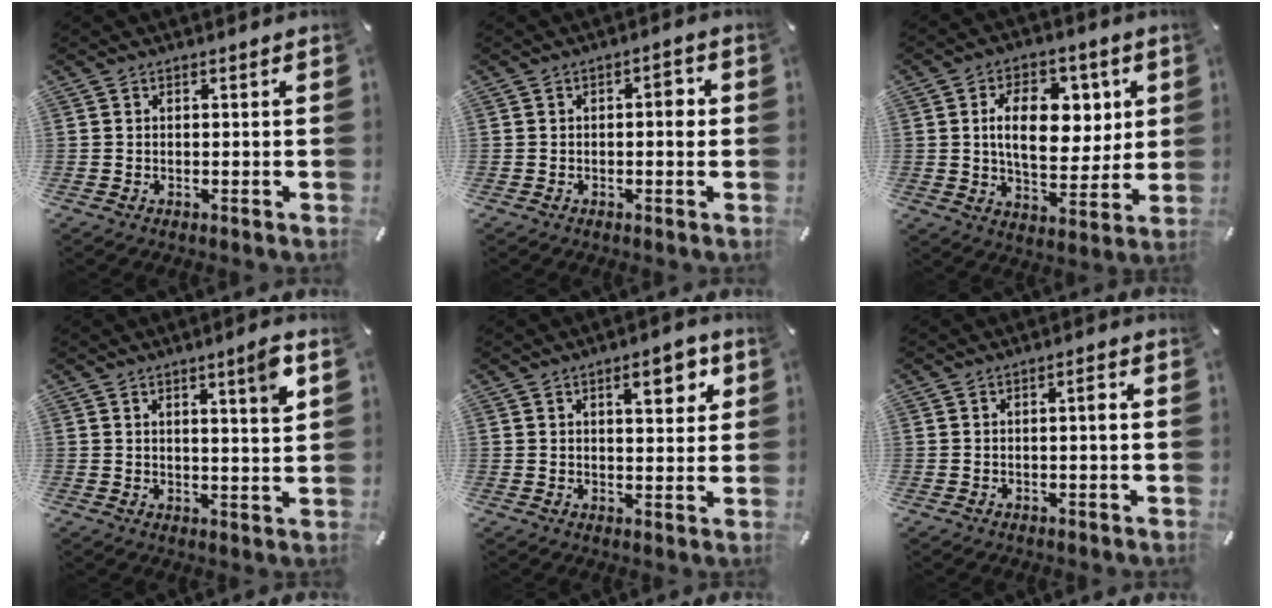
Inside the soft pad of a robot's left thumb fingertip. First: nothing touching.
{"total": 3.7, "force": [0.0, 1.6, 3.4], "torque": [-0.048, 0.006, -0.007]}
{"total": 14.4, "force": [3.5, 9.1, 10.6], "torque": [-0.167, 0.002, 0.057]}
{"total": 5.8, "force": [3.0, 0.3, 4.9], "torque": [-0.076, -0.017, 0.043]}
{"total": 7.0, "force": [3.2, 2.9, 5.6], "torque": [-0.067, -0.011, 0.045]}
{"total": 2.3, "force": [-0.1, 0.4, 2.2], "torque": [-0.036, 0.001, -0.007]}